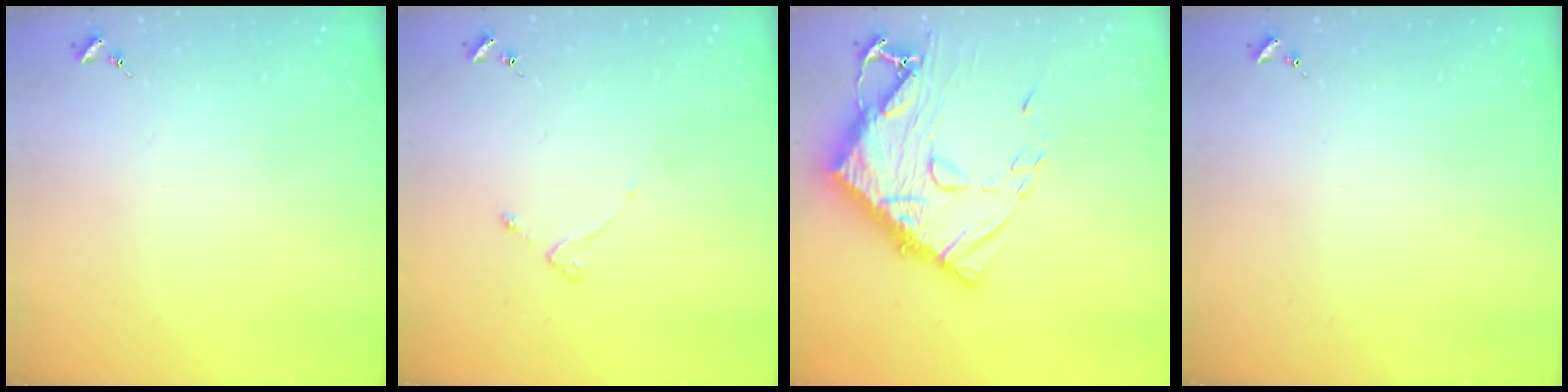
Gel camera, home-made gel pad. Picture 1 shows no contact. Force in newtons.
{"total": 2.2, "press": 2.1, "slide": 0.4}
{"total": 17.4, "press": 17.4, "slide": 1.6}
{"total": 0.0}